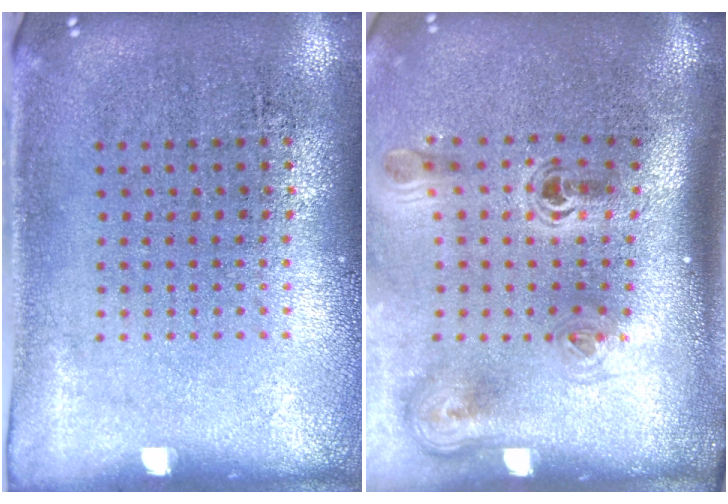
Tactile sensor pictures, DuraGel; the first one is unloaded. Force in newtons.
{"total": 2.3, "press": 1.5, "slide": 1.8}